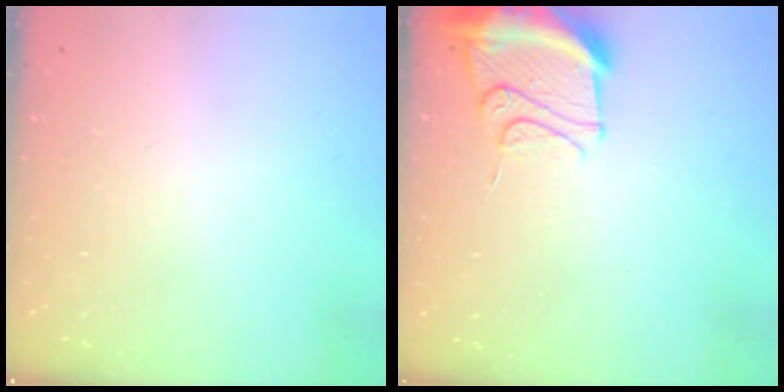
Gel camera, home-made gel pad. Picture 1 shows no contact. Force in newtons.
{"total": 12.3, "press": 11.9, "slide": 2.9}